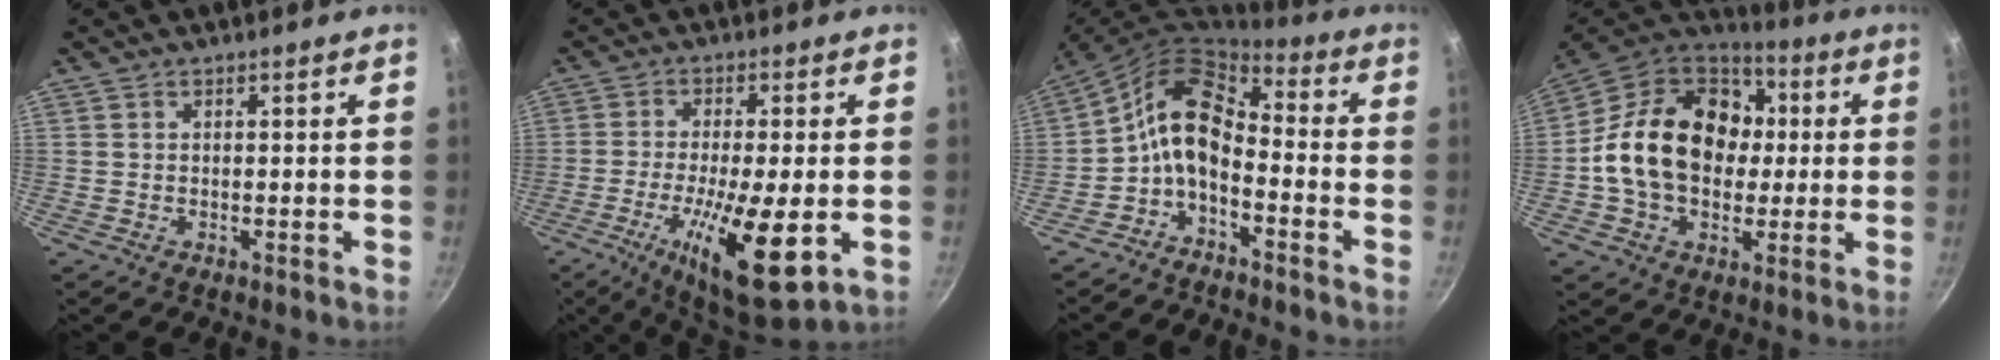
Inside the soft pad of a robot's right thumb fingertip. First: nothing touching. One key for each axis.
{"total": 16.0, "fx": -4.7, "fy": 4.3, "fz": 14.6, "tx": -0.249, "ty": -0.003, "tz": -0.075}
{"total": 11.5, "fx": -2.6, "fy": 6.9, "fz": 8.8, "tx": -0.164, "ty": 0.059, "tz": -0.065}
{"total": 22.9, "fx": 1.0, "fy": 17.2, "fz": 15.2, "tx": -0.237, "ty": 0.039, "tz": 0.009}